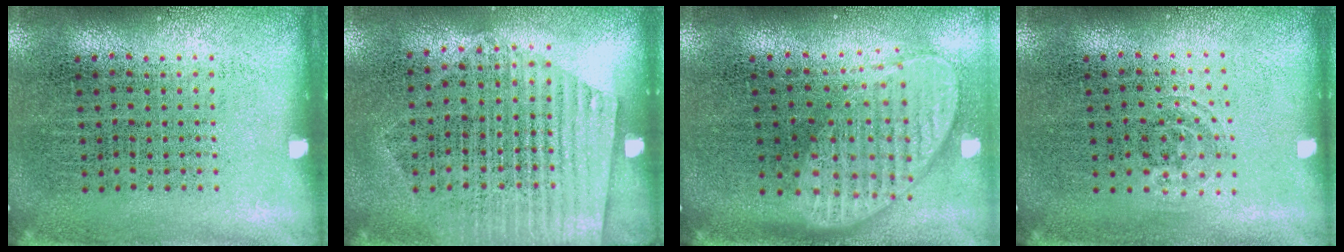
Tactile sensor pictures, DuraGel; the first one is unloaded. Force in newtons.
{"total": 1.5, "press": 1.2, "slide": 0.9}
{"total": 2.0, "press": 1.6, "slide": 1.2}
{"total": 0.8, "press": 0.6, "slide": 0.6}